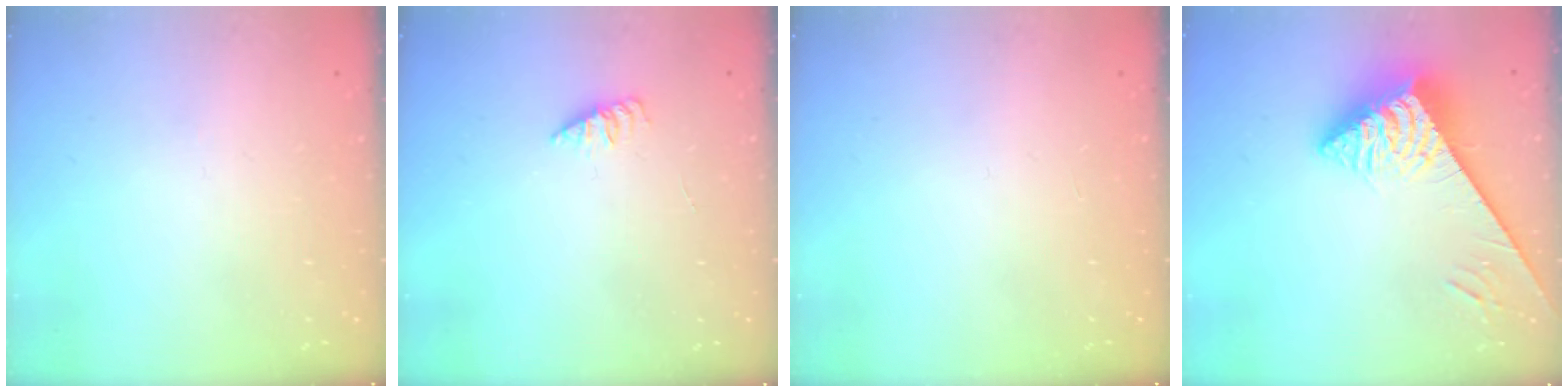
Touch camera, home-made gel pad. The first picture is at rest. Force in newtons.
{"total": 1.8, "press": 1.8, "slide": 0.4}
{"total": 0.0}
{"total": 5.3, "press": 5.3, "slide": 0.5}